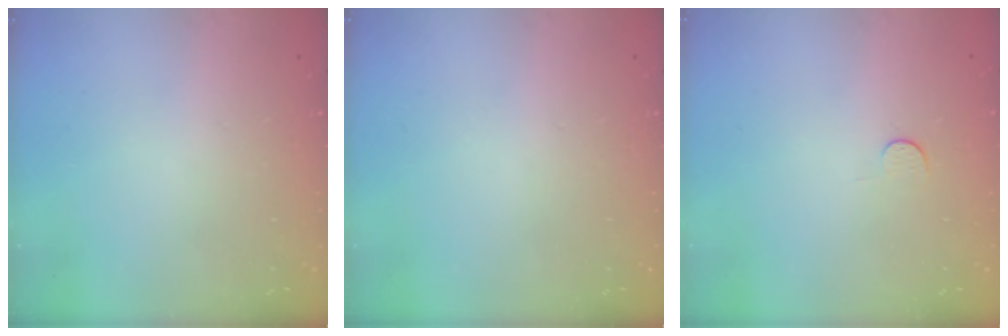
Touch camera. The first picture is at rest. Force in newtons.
{"total": 0.0}
{"total": 2.8, "press": 2.8, "slide": 0.4}